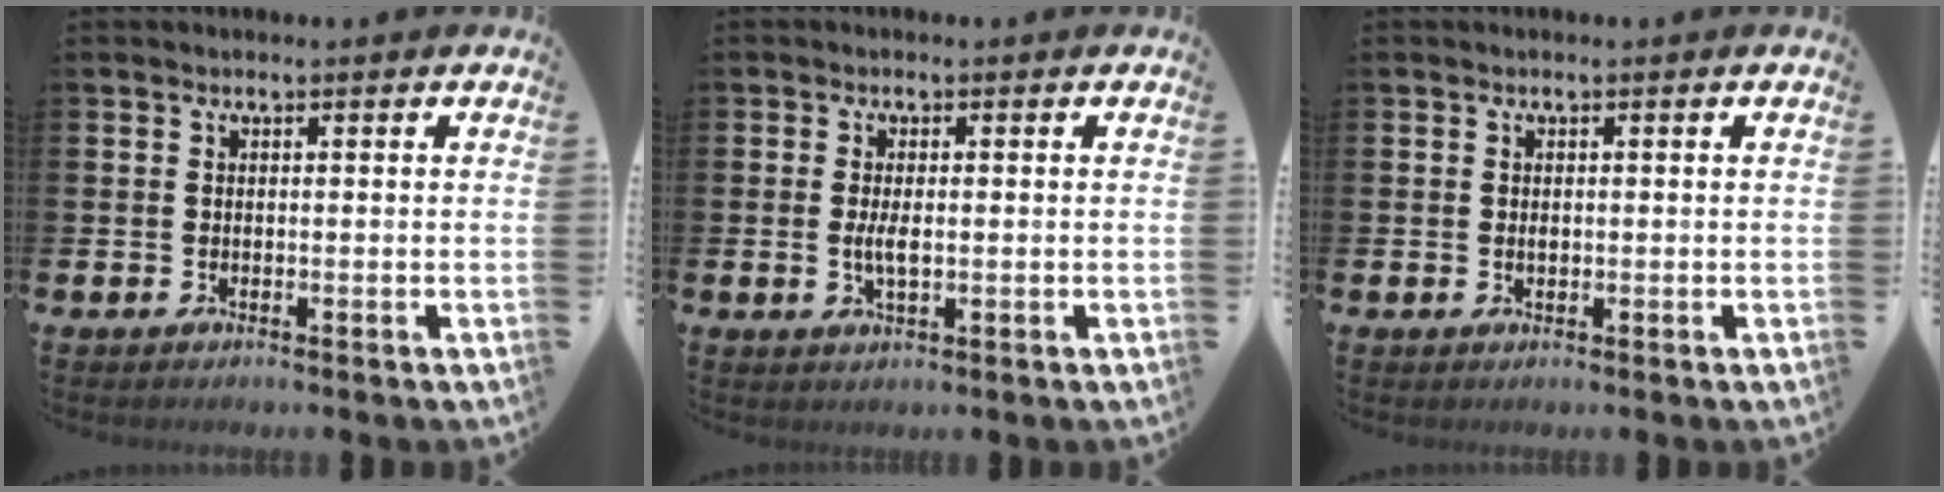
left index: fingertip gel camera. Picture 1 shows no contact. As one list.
[{"total": 2.6, "force": [0.0, 1.0, 2.4], "torque": [-0.039, -0.001, -0.003]}, {"total": 0.6, "force": [0.1, 0.4, 0.5], "torque": [-0.004, -0.001, -0.001]}]